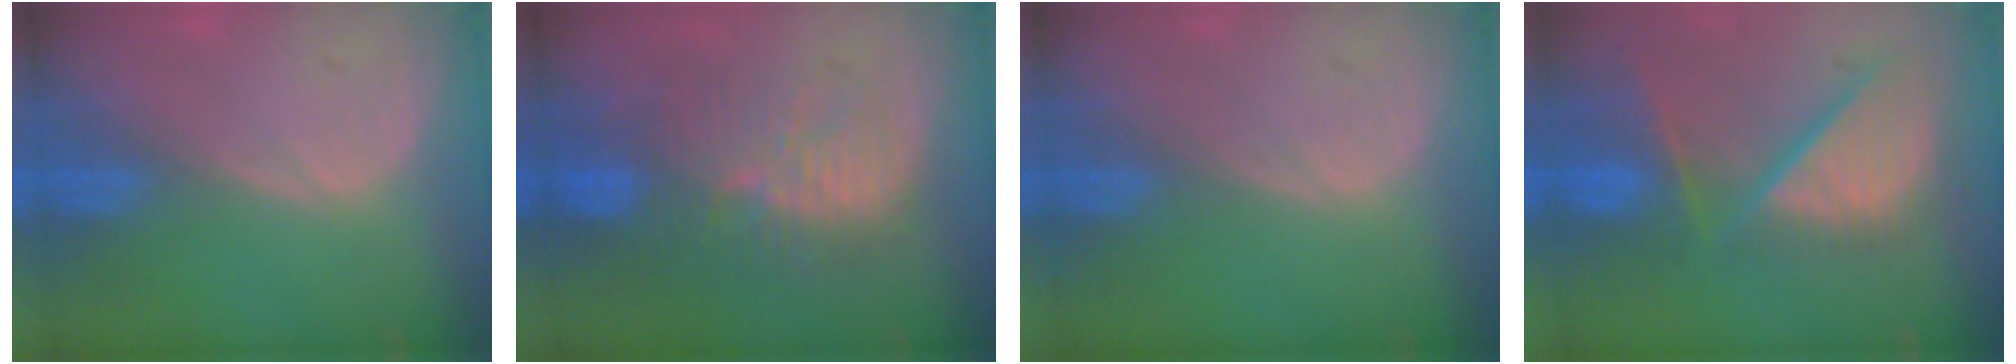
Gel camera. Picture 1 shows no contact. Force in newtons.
{"total": 11.1, "press": 10.0, "slide": 4.6}
{"total": 0.0}
{"total": 12.4, "press": 10.2, "slide": 7.0}